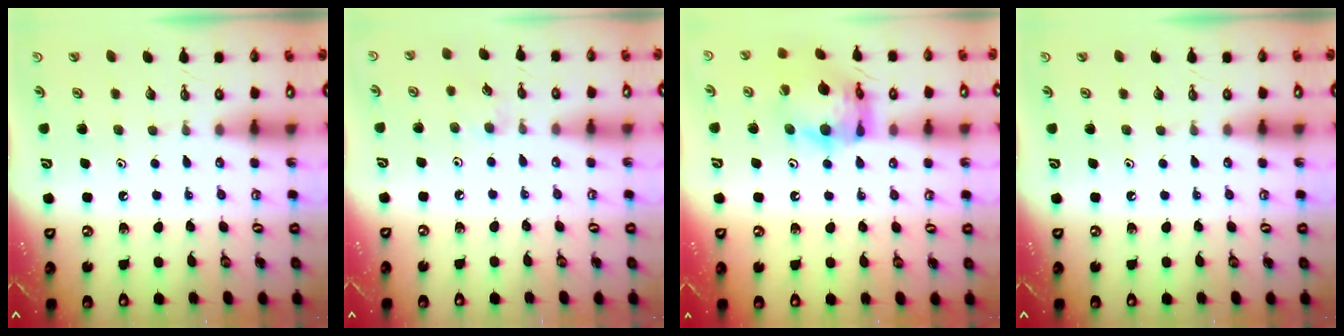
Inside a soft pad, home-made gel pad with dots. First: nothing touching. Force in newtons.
{"total": 6.1, "press": 6.0, "slide": 0.6}
{"total": 13.7, "press": 13.6, "slide": 1.7}
{"total": 0.0}